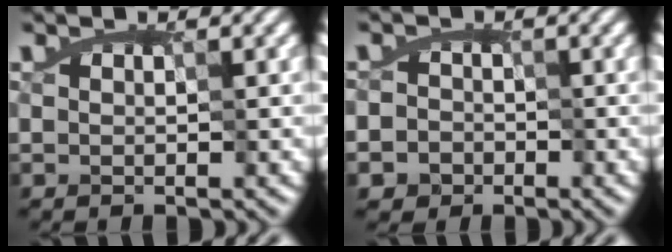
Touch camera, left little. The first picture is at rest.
{"total": 2.1, "force": [-1.1, 1.8, -0.2], "torque": [-0.002, 0.006, -0.016]}